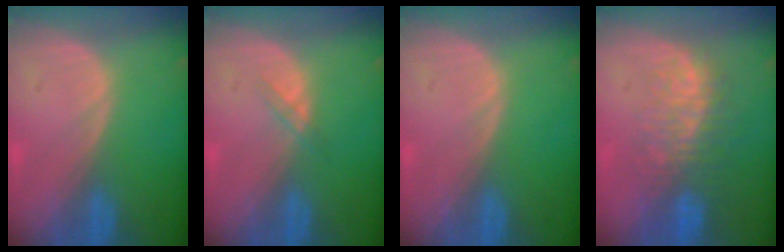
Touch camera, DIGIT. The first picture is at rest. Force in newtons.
{"total": 1.3, "press": 1.3, "slide": 0.2}
{"total": 0.0}
{"total": 8.7, "press": 7.8, "slide": 3.8}